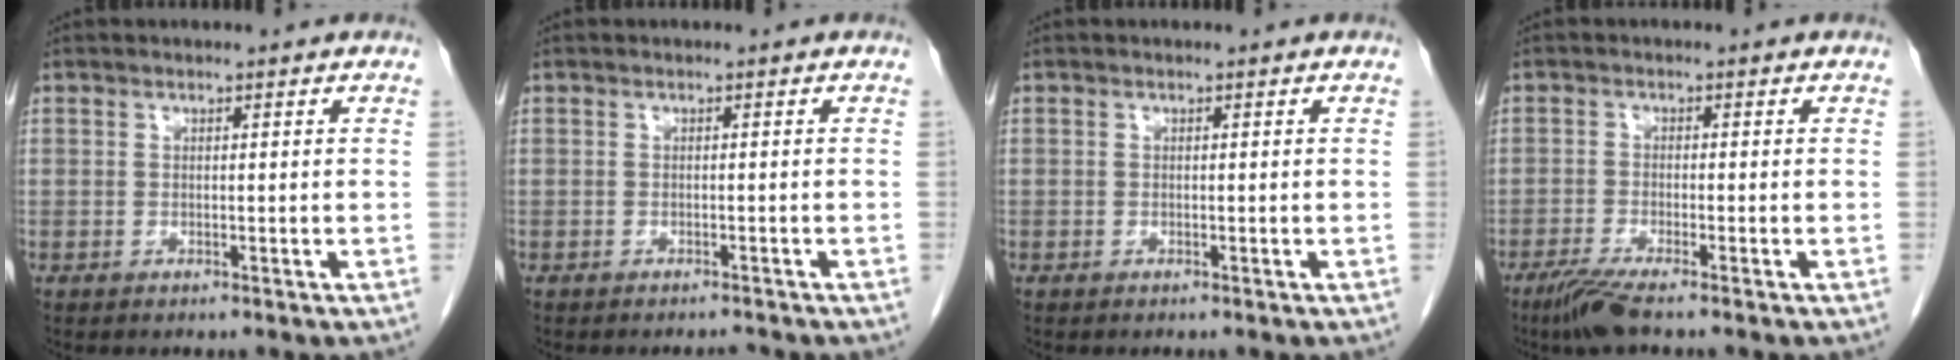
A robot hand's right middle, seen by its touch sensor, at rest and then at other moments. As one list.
[{"total": 1.1, "force": [-1.1, 0.0, 0.1], "torque": [-0.007, -0.006, -0.011]}, {"total": 0.0}, {"total": 4.2, "force": [-3.1, -0.1, 2.8], "torque": [-0.060, -0.013, -0.063]}]